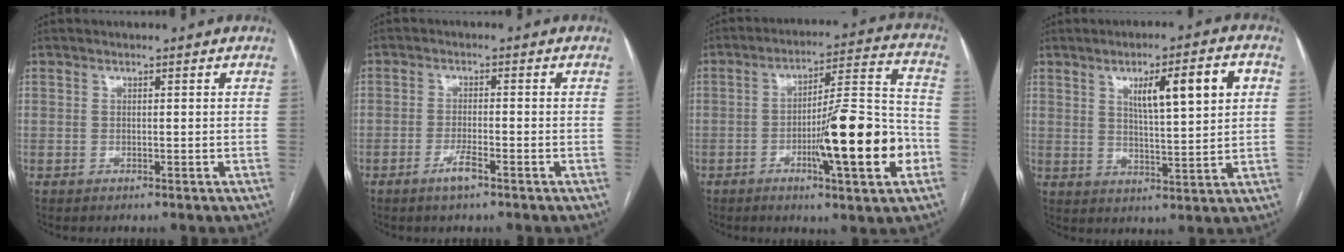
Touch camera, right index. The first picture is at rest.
{"total": 3.2, "force": [-2.1, 0.2, 2.5], "torque": [-0.049, -0.003, -0.039]}
{"total": 16.4, "force": [-5.1, 1.3, 15.5], "torque": [-0.242, 0.001, -0.075]}
{"total": 10.5, "force": [3.5, 1.4, 9.8], "torque": [-0.151, 0.011, 0.055]}